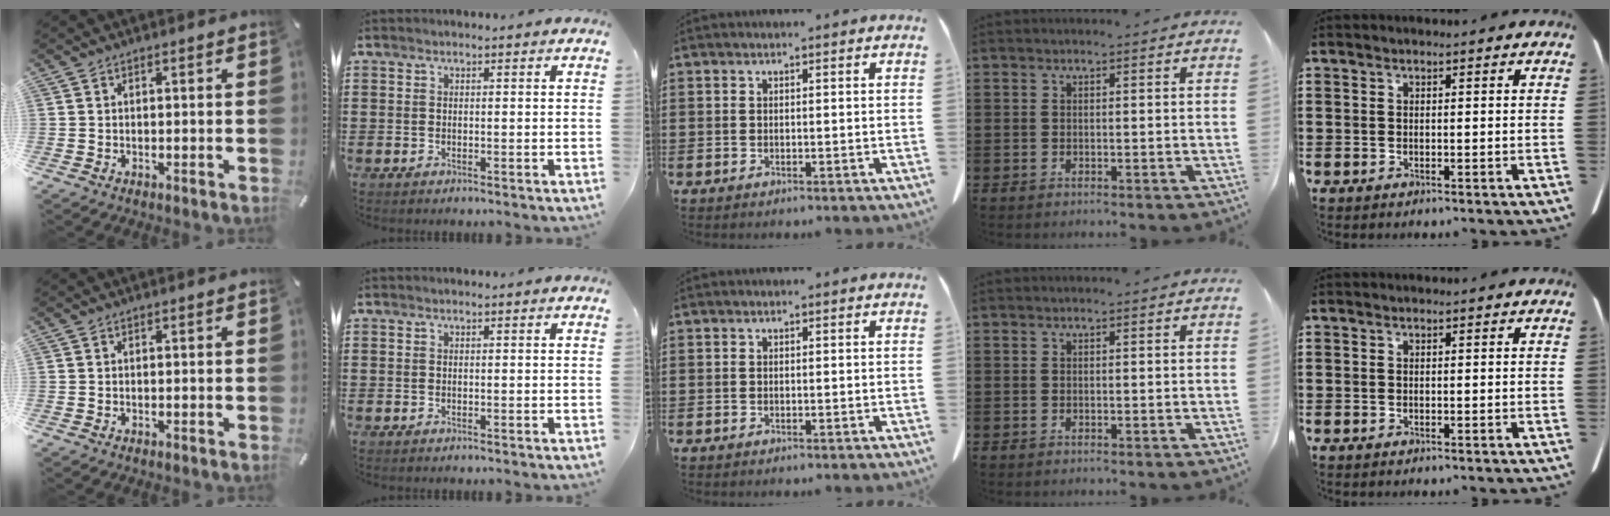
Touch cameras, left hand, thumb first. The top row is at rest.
{}